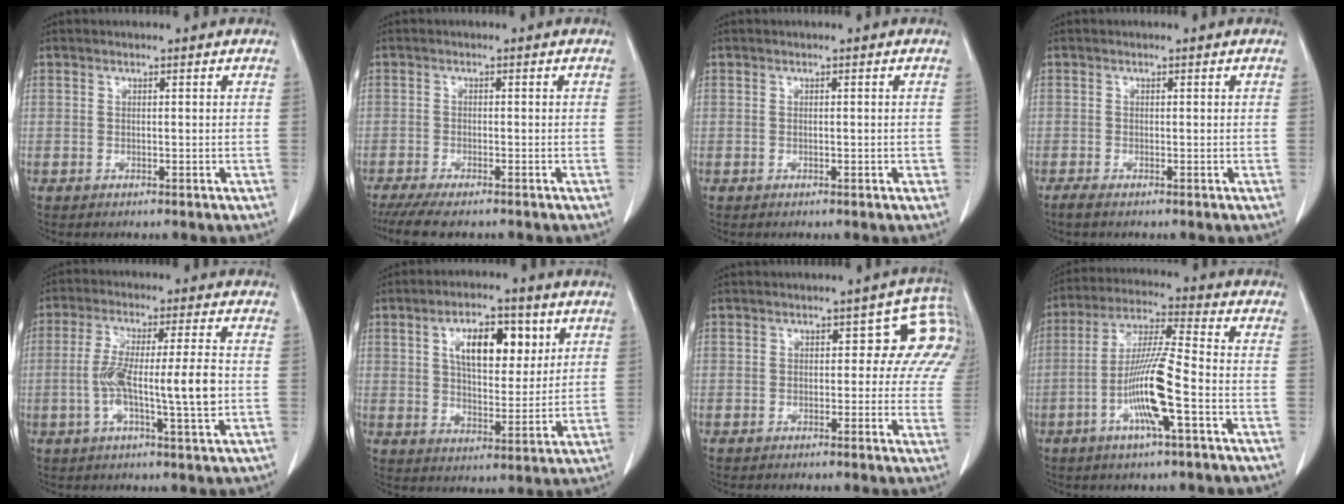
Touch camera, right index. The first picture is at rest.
{"total": 6.8, "force": [-5.6, 1.4, 3.5], "torque": [-0.051, -0.013, -0.089]}
{"total": 0.9, "force": [-0.2, 0.4, 0.8], "torque": [-0.012, 0.001, -0.003]}
{"total": 1.3, "force": [-0.9, 0.2, 0.8], "torque": [-0.020, -0.004, -0.019]}
{"total": 10.8, "force": [-1.5, 0.5, 10.7], "torque": [-0.193, 0.008, -0.029]}
{"total": 10.6, "force": [4.0, 4.9, 8.5], "torque": [-0.136, 0.015, 0.068]}
{"total": 6.3, "force": [1.6, 3.9, 4.7], "torque": [-0.040, 0.023, 0.004]}
{"total": 11.6, "force": [-3.9, 0.2, 10.9], "torque": [-0.215, -0.001, -0.077]}